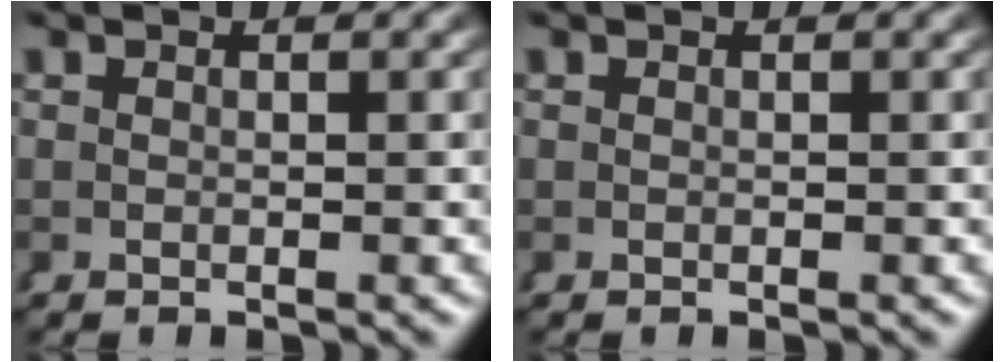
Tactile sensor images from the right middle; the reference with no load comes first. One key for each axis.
{"total": 0.0}